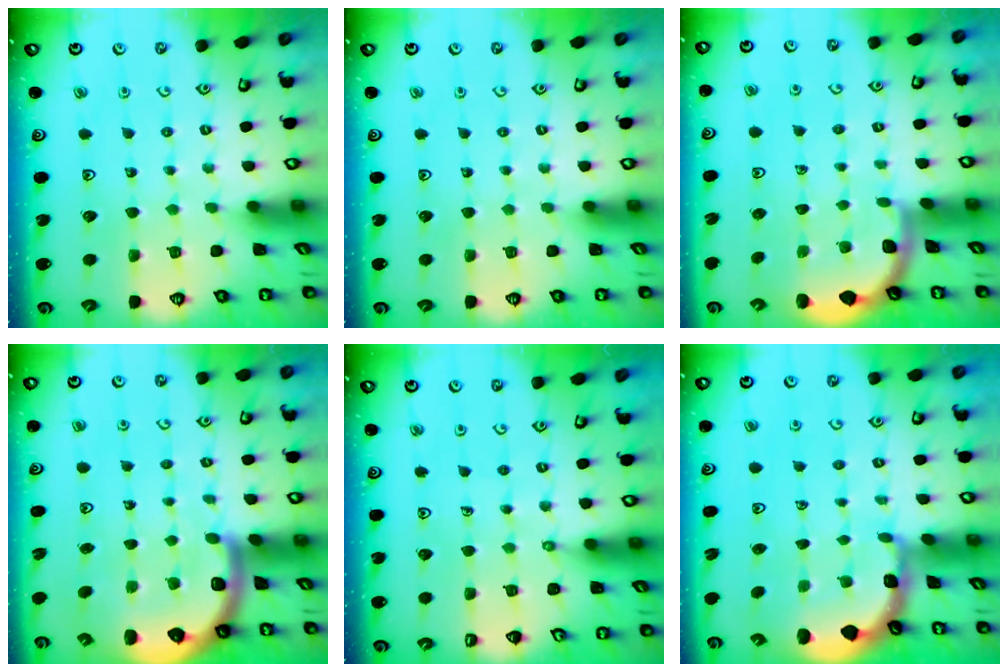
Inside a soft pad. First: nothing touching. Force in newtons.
{"total": 0.0}
{"total": 1.8, "press": 1.8, "slide": 0.0}
{"total": 6.2, "press": 6.0, "slide": 1.7}
{"total": 0.9, "press": 0.9, "slide": 0.1}
{"total": 1.8, "press": 1.8, "slide": 0.2}